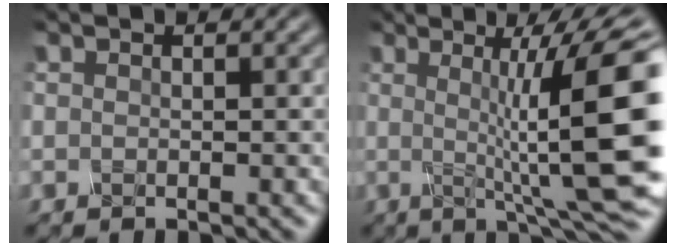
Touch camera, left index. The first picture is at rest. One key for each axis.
{"total": 13.7, "fx": 0.7, "fy": 2.6, "fz": 13.5, "tx": -0.160, "ty": 0.007, "tz": 0.016}